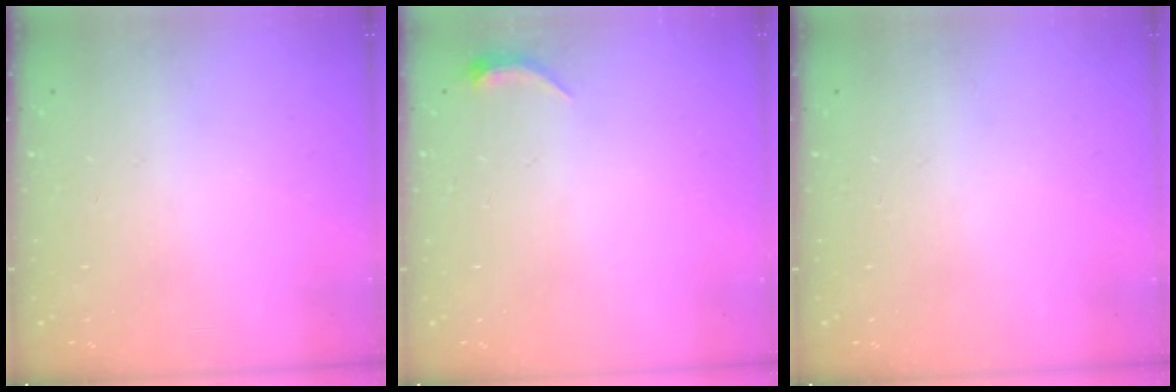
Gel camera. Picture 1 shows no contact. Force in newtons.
{"total": 3.7, "press": 3.6, "slide": 0.7}
{"total": 0.0}